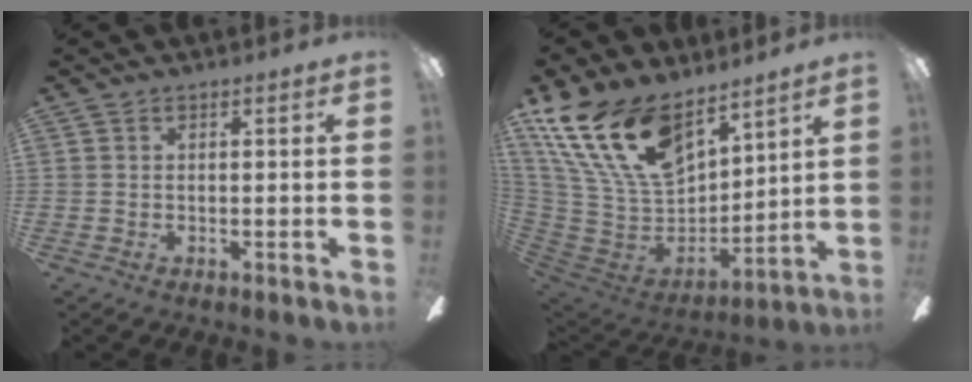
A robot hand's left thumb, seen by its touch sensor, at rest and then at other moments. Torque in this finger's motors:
{"motor_torque": [2.56, 2.45, 1.63, -1.14, 0.67]}